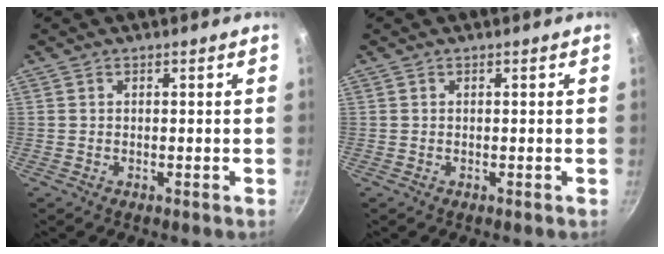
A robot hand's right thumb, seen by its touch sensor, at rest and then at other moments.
{"total": 0.0}